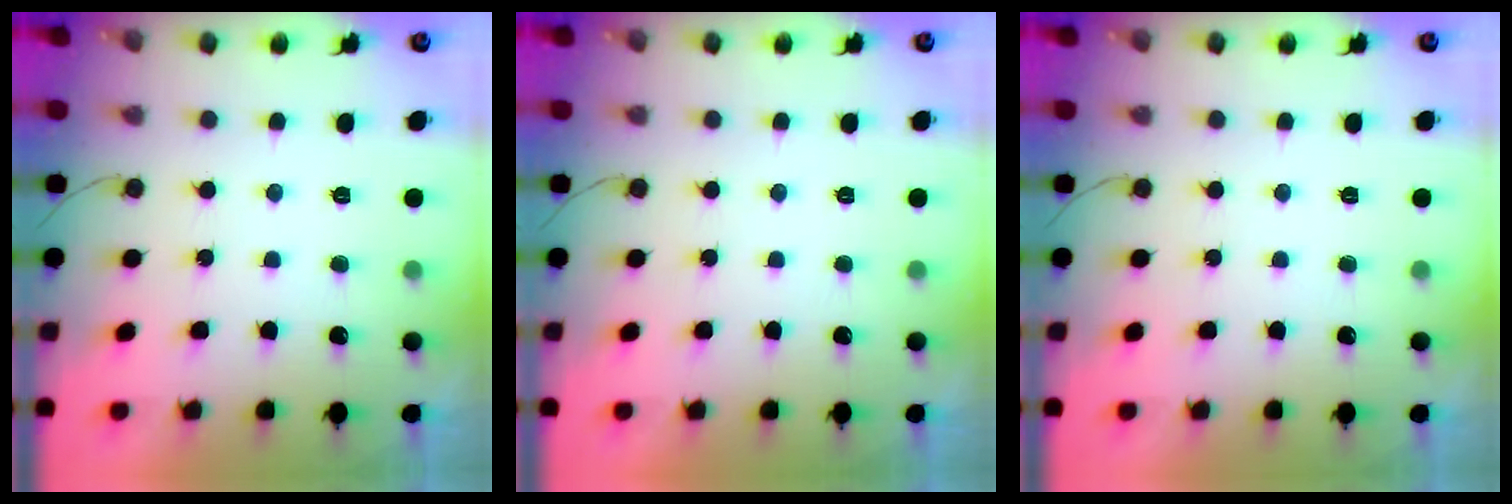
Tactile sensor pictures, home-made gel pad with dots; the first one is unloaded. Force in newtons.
{"total": 0.0}
{"total": 0.0}